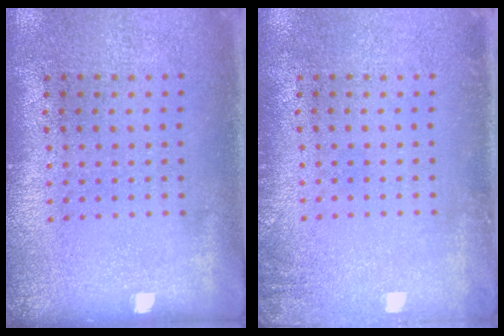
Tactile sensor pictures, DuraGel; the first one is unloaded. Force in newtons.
{"total": 1.4, "press": 1.3, "slide": 0.2}